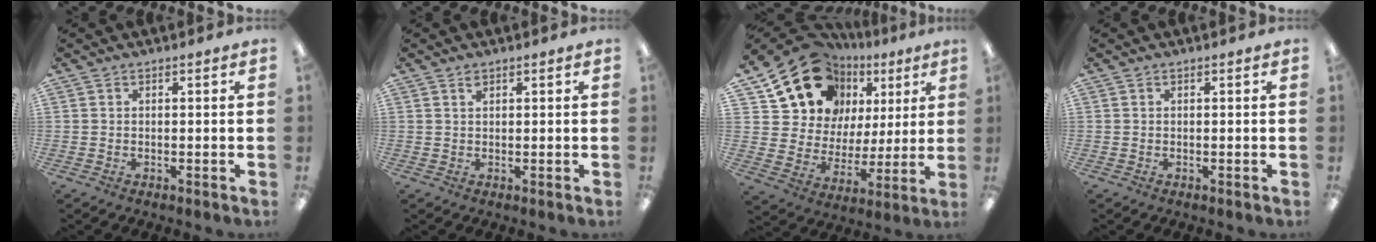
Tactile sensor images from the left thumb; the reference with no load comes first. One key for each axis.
{"total": 1.4, "fx": 1.0, "fy": 0.7, "fz": 0.7, "tx": -0.009, "ty": -0.004, "tz": 0.017}
{"total": 18.0, "fx": 11.0, "fy": 12.8, "fz": 6.4, "tx": -0.131, "ty": -0.062, "tz": 0.209}
{"total": 0.0}